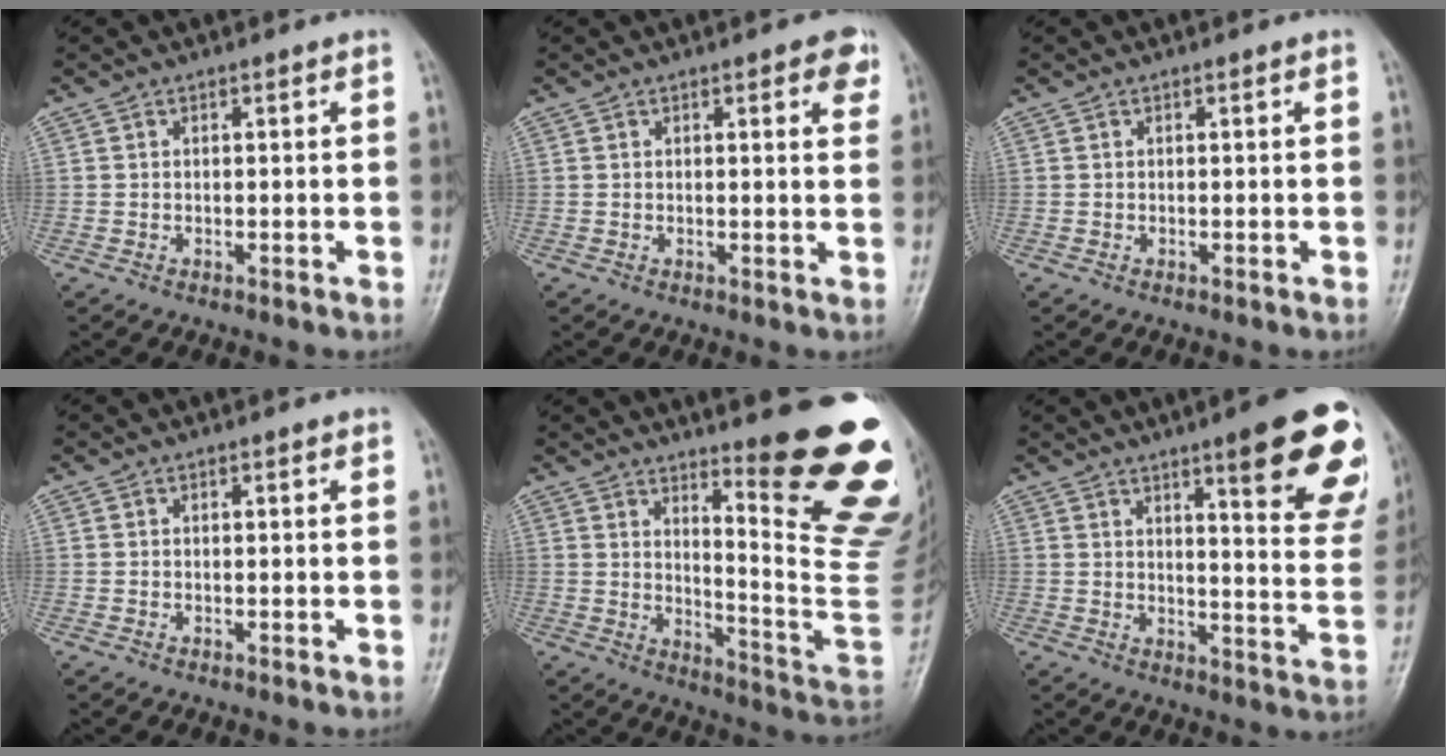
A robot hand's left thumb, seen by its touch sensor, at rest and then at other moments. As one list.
[{"total": 4.1, "force": [2.0, 1.6, 3.2], "torque": [-0.021, -0.005, 0.016]}, {"total": 0.0}, {"total": 0.6, "force": [0.3, 0.3, 0.4], "torque": [-0.005, -0.001, 0.002]}, {"total": 24.1, "force": [12.0, 4.2, 20.4], "torque": [-0.210, -0.085, 0.178]}, {"total": 19.3, "force": [10.5, 4.0, 15.6], "torque": [-0.165, -0.049, 0.131]}]